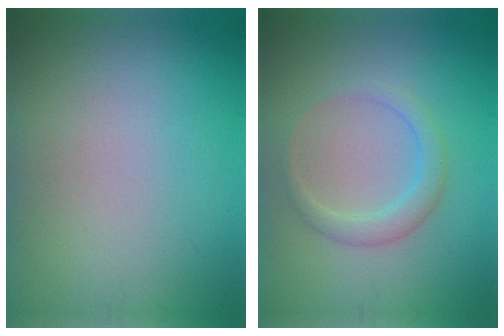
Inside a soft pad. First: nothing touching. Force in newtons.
{"total": 2.3, "press": 2.3, "slide": 0.2}